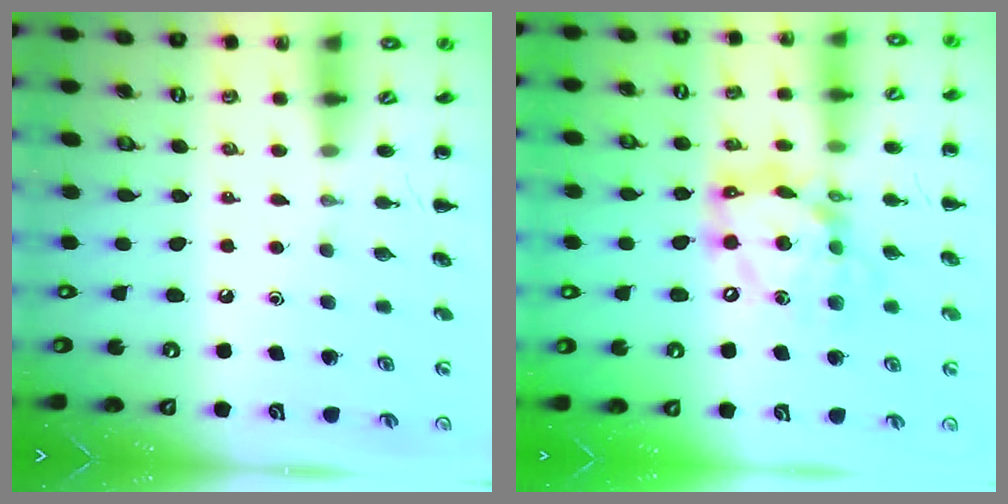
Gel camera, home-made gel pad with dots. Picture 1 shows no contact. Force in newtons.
{"total": 14.0, "press": 13.6, "slide": 3.6}